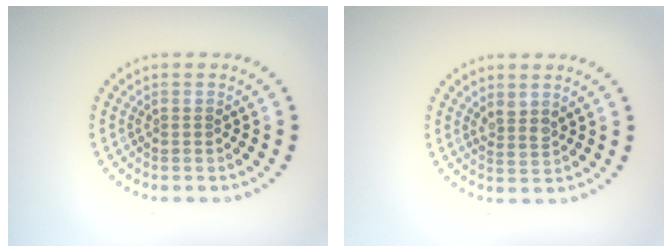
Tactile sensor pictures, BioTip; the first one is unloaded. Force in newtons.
{"total": 1.3, "press": 1.1, "slide": 0.8}